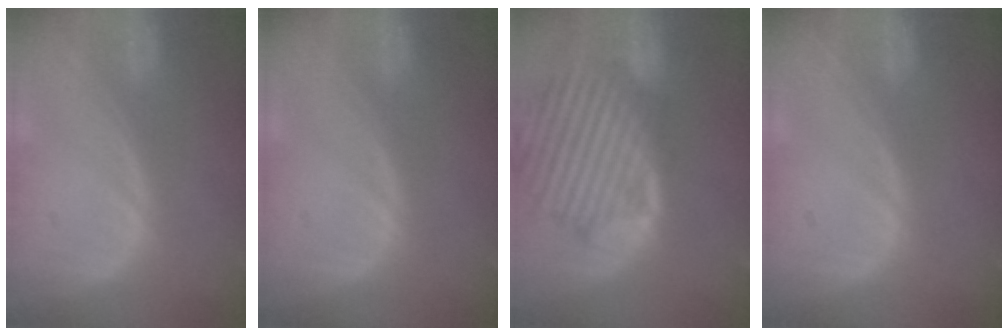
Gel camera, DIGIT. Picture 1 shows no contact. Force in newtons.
{"total": 0.0}
{"total": 13.1, "press": 11.4, "slide": 6.4}
{"total": 0.0}